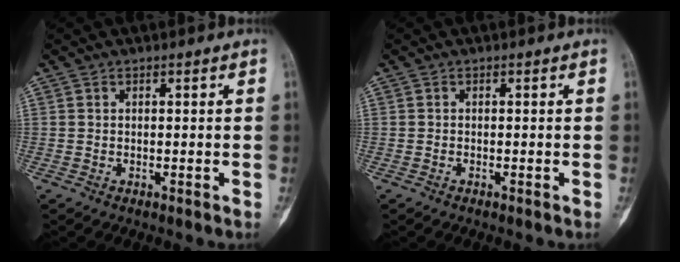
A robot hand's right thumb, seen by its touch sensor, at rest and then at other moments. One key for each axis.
{"total": 0.0}